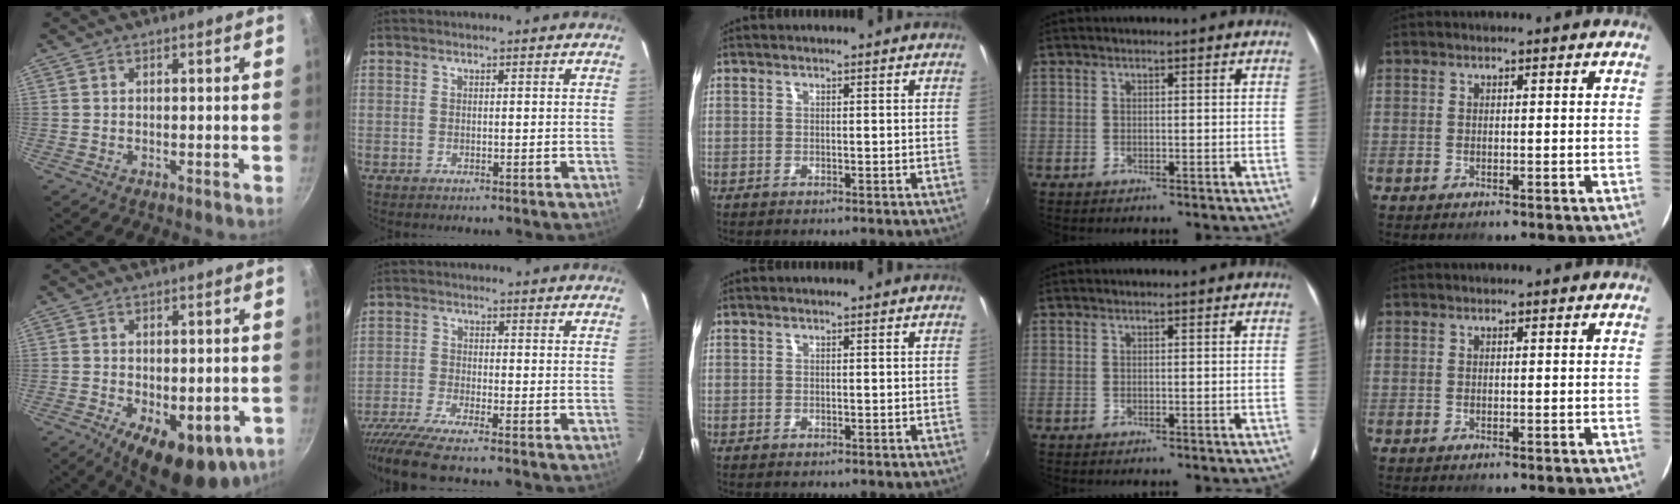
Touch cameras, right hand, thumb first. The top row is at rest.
{"thumb": {"total": 15.0, "force": [-5.4, 7.0, 12.1], "torque": [-0.140, -0.002, -0.064]}, "index": {"total": 9.1, "force": [-7.8, -0.1, 4.6], "torque": [-0.115, -0.036, -0.145]}}